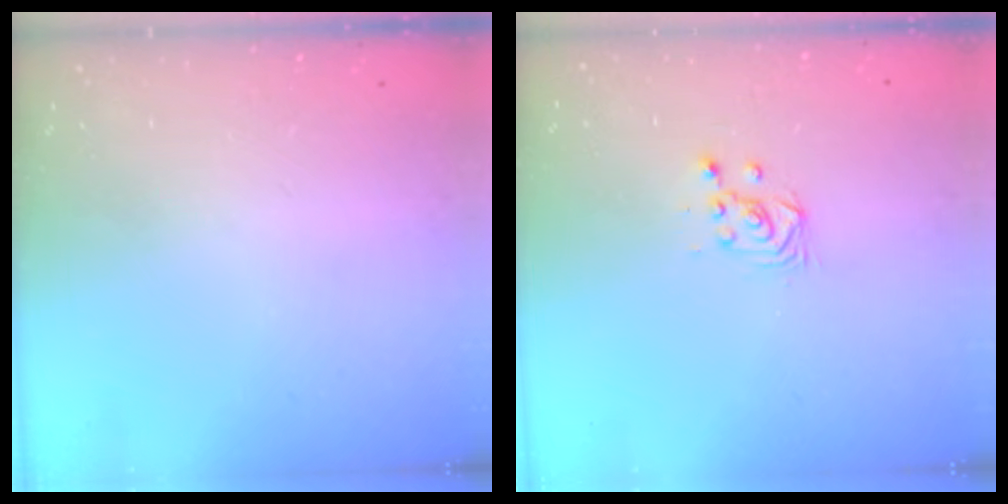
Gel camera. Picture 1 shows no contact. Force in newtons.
{"total": 3.6, "press": 3.6, "slide": 0.3}